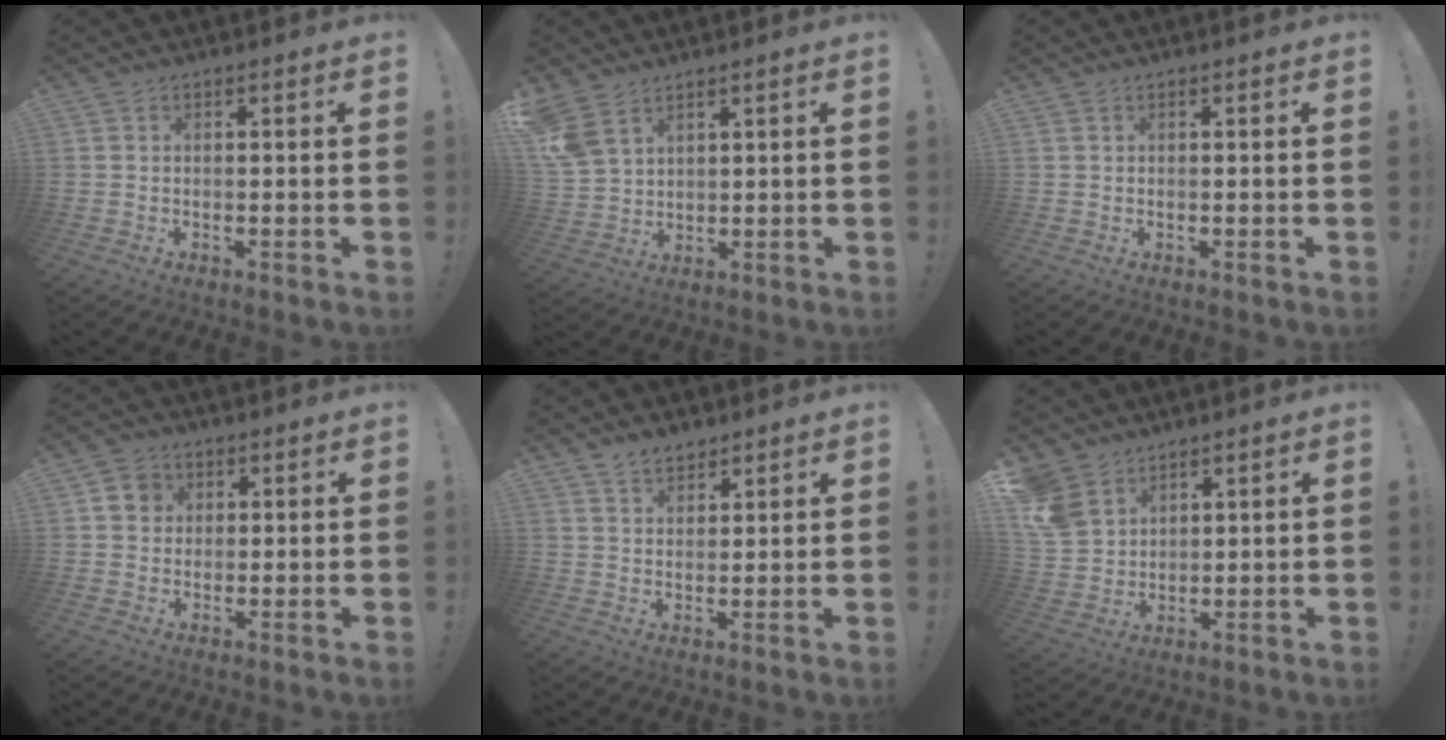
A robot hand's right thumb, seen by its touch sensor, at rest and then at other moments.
{"total": 8.1, "force": [5.4, 4.7, 3.9], "torque": [-0.081, -0.022, 0.110]}
{"total": 0.0}
{"total": 5.7, "force": [1.6, 5.0, 2.1], "torque": [-0.031, 0.005, 0.032]}
{"total": 4.9, "force": [4.0, 2.5, 1.2], "torque": [-0.018, -0.022, 0.075]}
{"total": 8.9, "force": [5.8, 6.0, 2.8], "torque": [-0.063, -0.034, 0.119]}